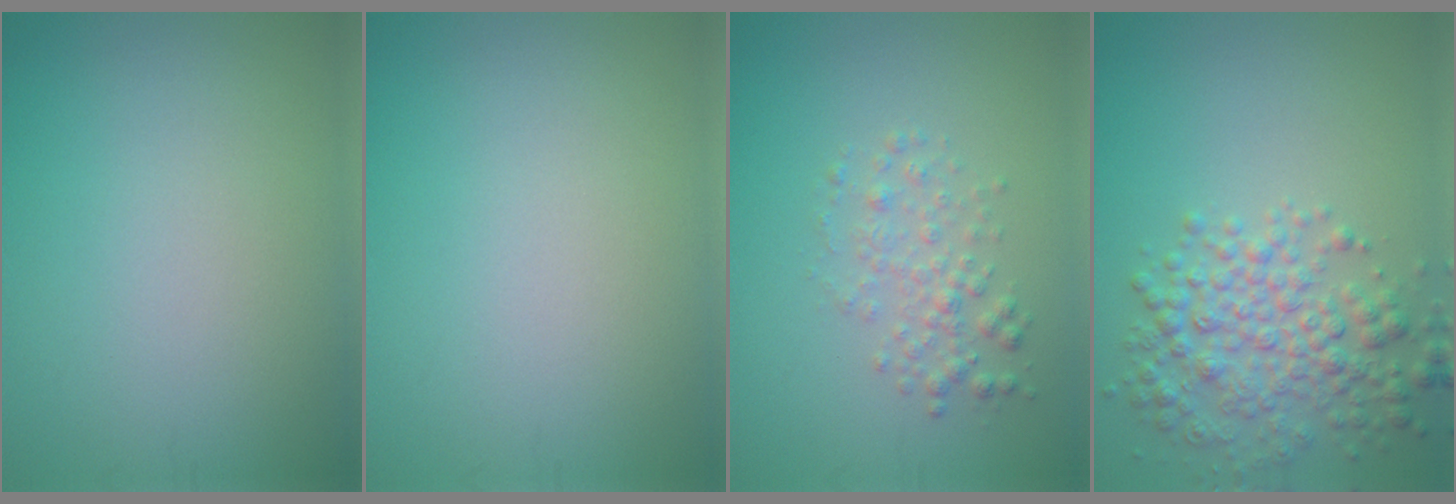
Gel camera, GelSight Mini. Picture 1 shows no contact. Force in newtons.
{"total": 0.0}
{"total": 2.2, "press": 2.2, "slide": 0.0}
{"total": 4.9, "press": 4.9, "slide": 0.1}